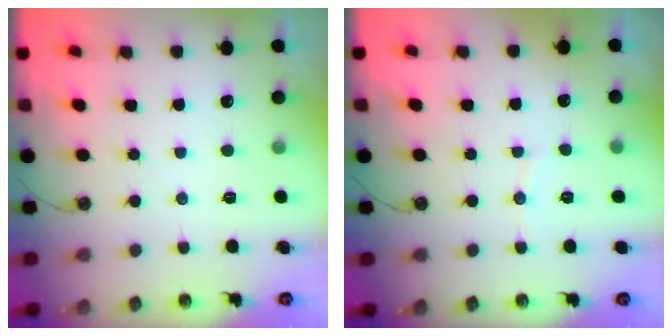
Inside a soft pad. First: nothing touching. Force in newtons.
{"total": 2.8, "press": 2.8, "slide": 0.3}